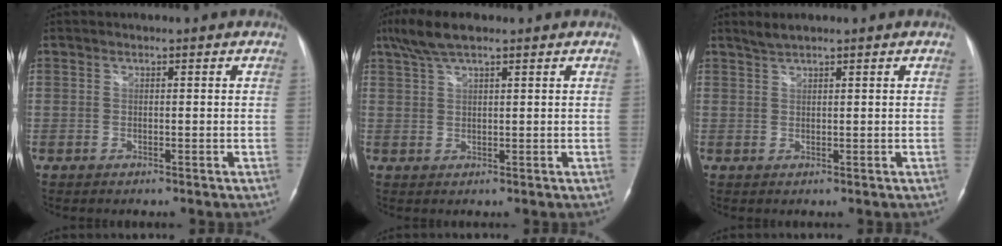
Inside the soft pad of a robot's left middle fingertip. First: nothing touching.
{"total": 5.7, "force": [4.1, 1.2, 3.8], "torque": [-0.085, 0.021, 0.077]}
{"total": 1.7, "force": [1.5, -0.1, 0.7], "torque": [-0.016, 0.006, 0.034]}